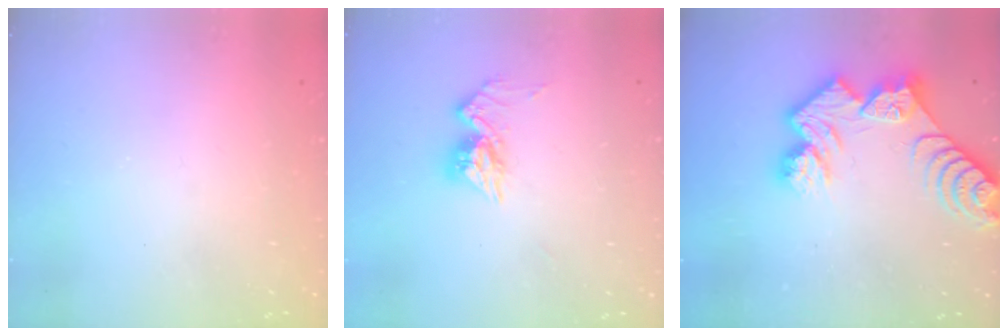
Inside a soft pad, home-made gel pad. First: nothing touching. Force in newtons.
{"total": 9.3, "press": 9.3, "slide": 0.6}
{"total": 11.7, "press": 11.7, "slide": 1.1}